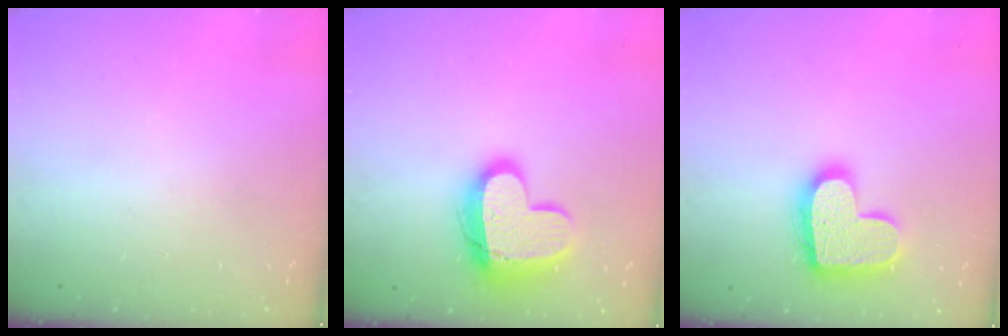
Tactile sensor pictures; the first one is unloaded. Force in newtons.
{"total": 16.9, "press": 16.8, "slide": 1.4}
{"total": 17.4, "press": 17.4, "slide": 0.9}